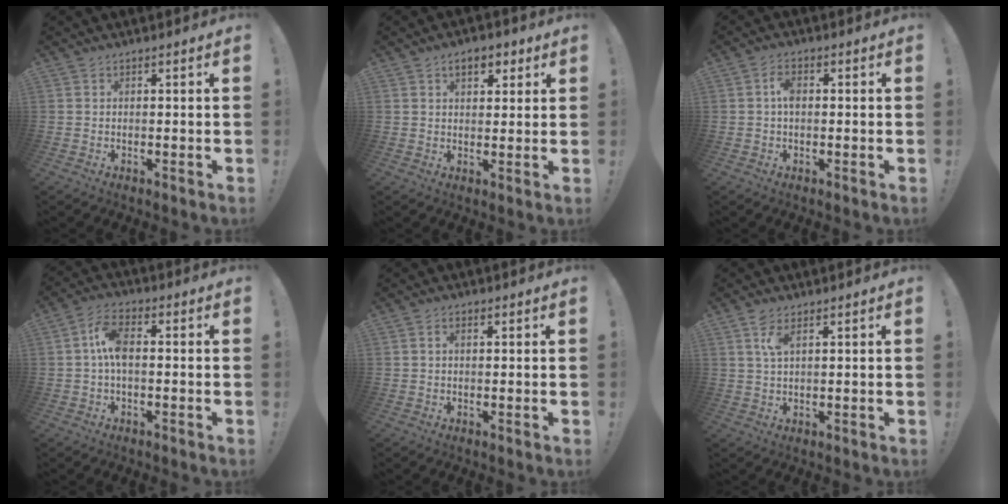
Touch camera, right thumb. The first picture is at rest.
{"total": 5.9, "force": [2.9, 3.5, 3.8], "torque": [-0.047, -0.003, 0.048]}
{"total": 5.2, "force": [0.2, 2.8, 4.4], "torque": [-0.084, 0.009, 0.002]}
{"total": 7.4, "force": [0.0, 3.6, 6.5], "torque": [-0.131, 0.011, 0.002]}
{"total": 1.3, "force": [0.4, 0.6, 1.1], "torque": [-0.017, -0.001, 0.006]}
{"total": 4.5, "force": [2.1, 1.6, 3.6], "torque": [-0.076, 0.004, 0.037]}